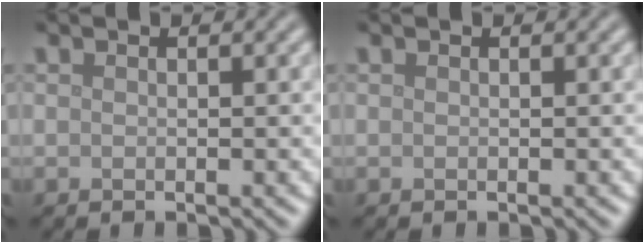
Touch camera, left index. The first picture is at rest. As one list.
[{"total": 0.0}]